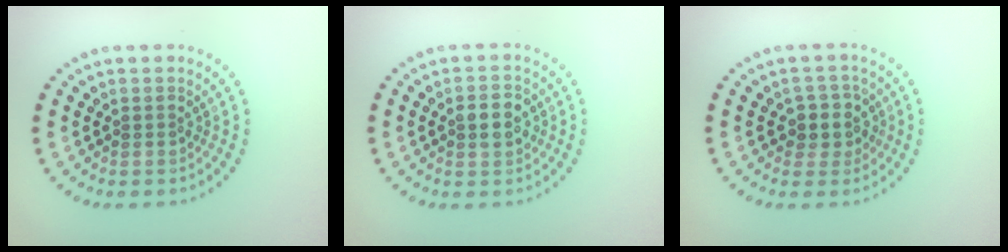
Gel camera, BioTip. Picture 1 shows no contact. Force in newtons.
{"total": 2.4, "press": 2.3, "slide": 0.2}
{"total": 2.6, "press": 2.3, "slide": 1.2}